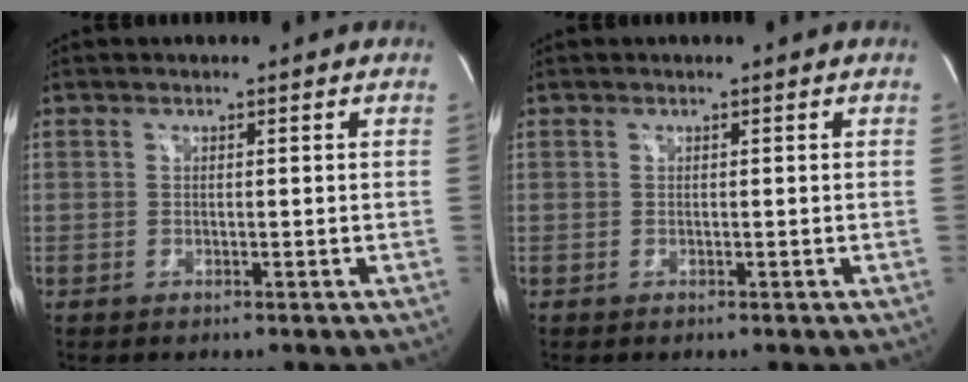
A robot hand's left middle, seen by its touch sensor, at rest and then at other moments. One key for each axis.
{"total": 0.0}